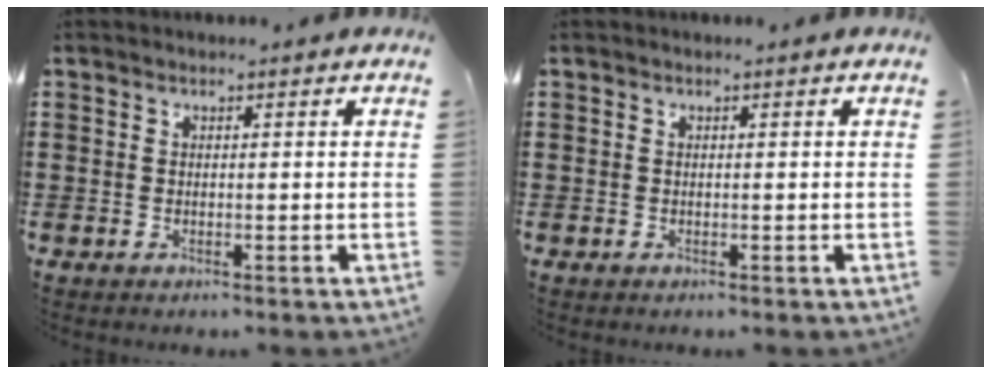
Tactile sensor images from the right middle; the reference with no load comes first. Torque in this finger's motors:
{"motor_torque": [0.00, 0.00, 0.00, 0.00]}